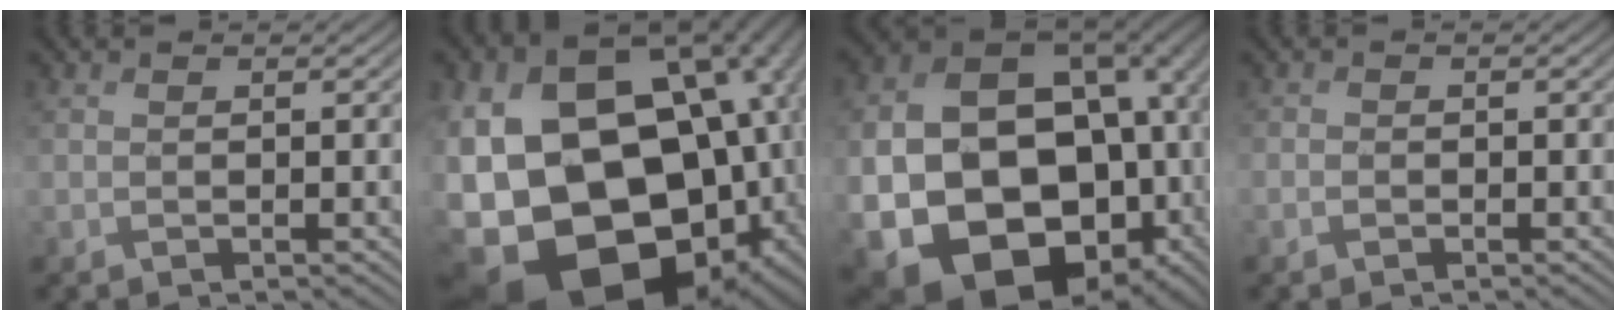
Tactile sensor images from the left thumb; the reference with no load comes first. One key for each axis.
{"total": 25.3, "fx": -5.5, "fy": 19.7, "fz": 14.8, "tx": -0.285, "ty": -0.044, "tz": -0.106}
{"total": 23.7, "fx": -2.9, "fy": 18.7, "fz": 14.2, "tx": -0.290, "ty": -0.078, "tz": -0.023}
{"total": 0.5, "fx": -0.3, "fy": 0.4, "fz": 0.2, "tx": -0.004, "ty": 0.000, "tz": -0.004}